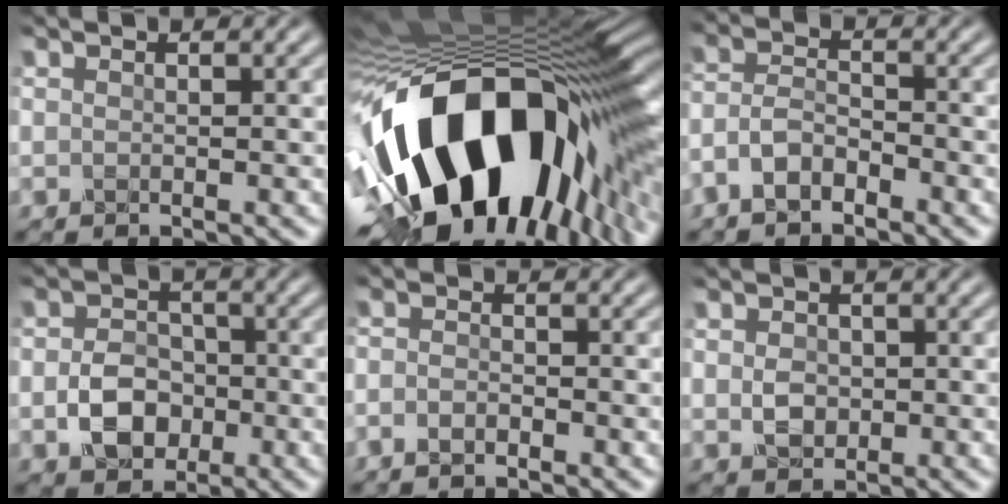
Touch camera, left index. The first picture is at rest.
{"total": 19.0, "force": [-6.0, 10.2, 14.8], "torque": [-0.265, -0.038, -0.086]}
{"total": 2.8, "force": [-2.1, 0.9, 1.5], "torque": [-0.035, 0.007, -0.052]}
{"total": 4.1, "force": [-1.4, 3.0, 2.4], "torque": [-0.041, 0.002, -0.027]}
{"total": 1.3, "force": [-1.1, 0.3, 0.6], "torque": [-0.016, 0.003, -0.024]}
{"total": 2.1, "force": [-0.2, 1.6, 1.3], "torque": [-0.030, -0.001, -0.006]}